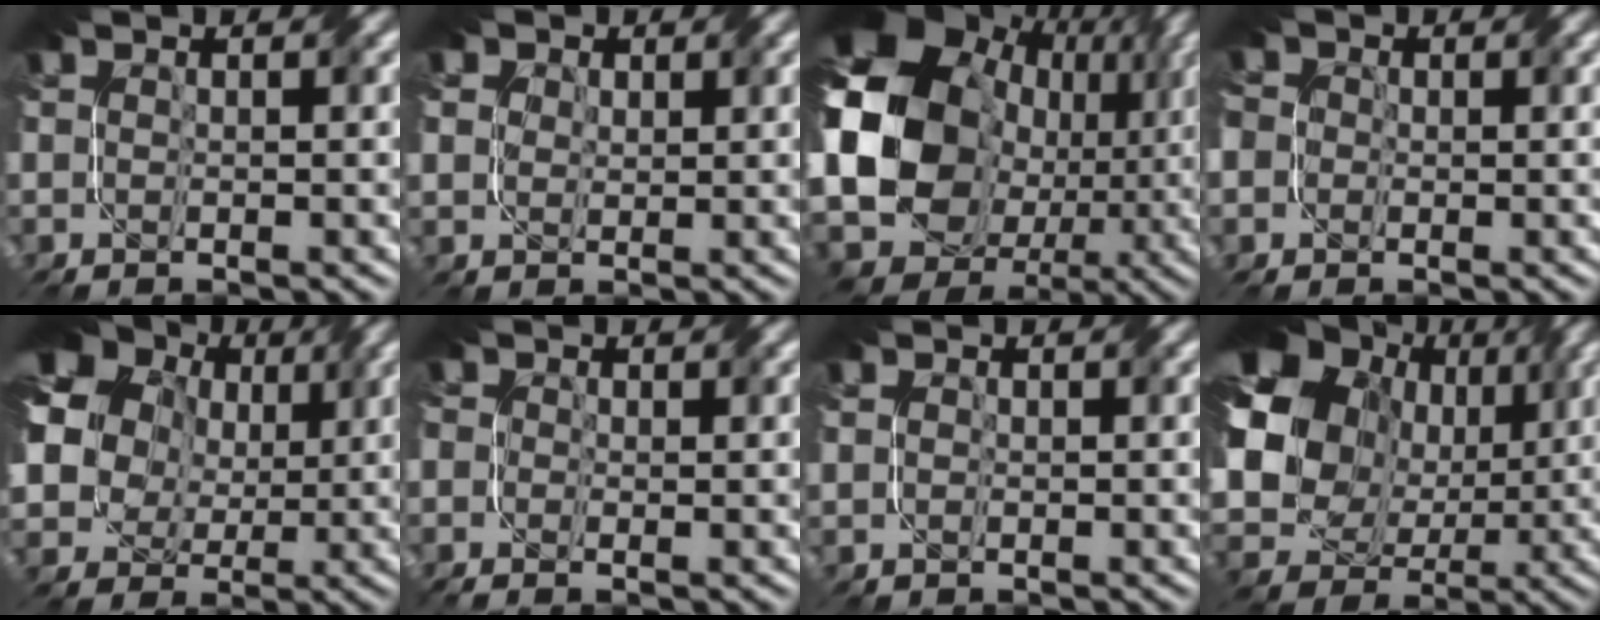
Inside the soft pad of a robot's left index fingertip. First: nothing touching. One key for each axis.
{"total": 3.4, "fx": 2.1, "fy": 2.6, "fz": 0.6, "tx": -0.016, "ty": 0.013, "tz": 0.023}
{"total": 17.3, "fx": 1.6, "fy": 14.9, "fz": 8.8, "tx": -0.155, "ty": 0.003, "tz": 0.036}
{"total": 3.7, "fx": -0.6, "fy": 3.4, "fz": 1.4, "tx": -0.039, "ty": 0.014, "tz": -0.016}
{"total": 15.0, "fx": 7.8, "fy": 11.2, "fz": 6.3, "tx": -0.172, "ty": 0.051, "tz": 0.152}
{"total": 1.7, "fx": -0.1, "fy": 1.4, "fz": 1.0, "tx": -0.026, "ty": 0.000, "tz": -0.005}
{"total": 1.0, "fx": 0.5, "fy": 0.8, "fz": -0.3, "tx": 0.009, "ty": 0.007, "tz": 0.011}
{"total": 17.0, "fx": 4.9, "fy": 13.9, "fz": 8.5, "tx": -0.199, "ty": 0.036, "tz": 0.092}